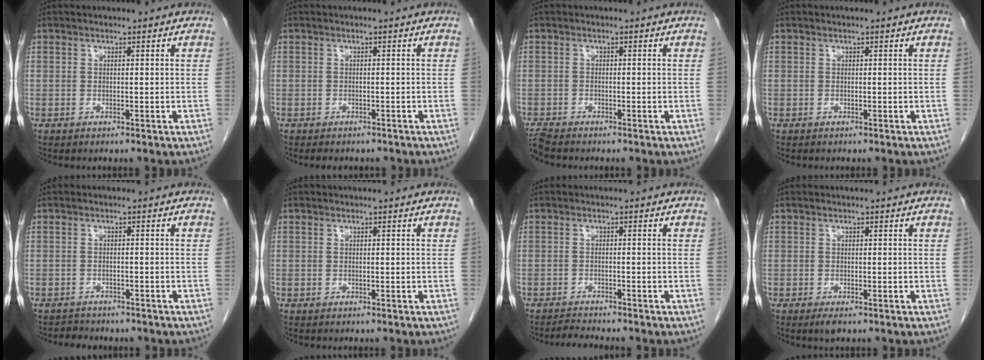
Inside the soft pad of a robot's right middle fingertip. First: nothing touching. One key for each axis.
{"total": 3.6, "fx": -3.1, "fy": 1.5, "fz": 1.2, "tx": -0.016, "ty": -0.005, "tz": -0.036}
{"total": 2.5, "fx": -2.4, "fy": 0.2, "fz": 0.7, "tx": -0.019, "ty": -0.012, "tz": -0.047}
{"total": 0.0}
{"total": 2.9, "fx": -2.6, "fy": 1.2, "fz": 0.1, "tx": -0.012, "ty": -0.002, "tz": -0.036}
{"total": 0.0}
{"total": 2.4, "fx": -2.3, "fy": -0.4, "fz": 0.4, "tx": -0.015, "ty": -0.015, "tz": -0.040}
{"total": 1.4, "fx": -0.9, "fy": 0.3, "fz": 1.1, "tx": -0.016, "ty": -0.003, "tz": -0.011}